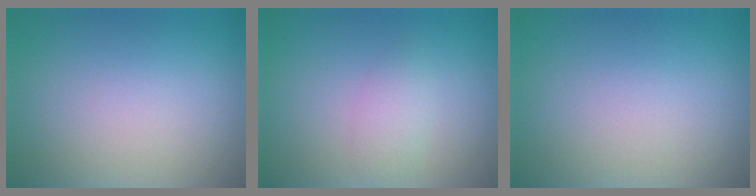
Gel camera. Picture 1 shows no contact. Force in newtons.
{"total": 1.8, "press": 1.8, "slide": 0.1}
{"total": 0.0}